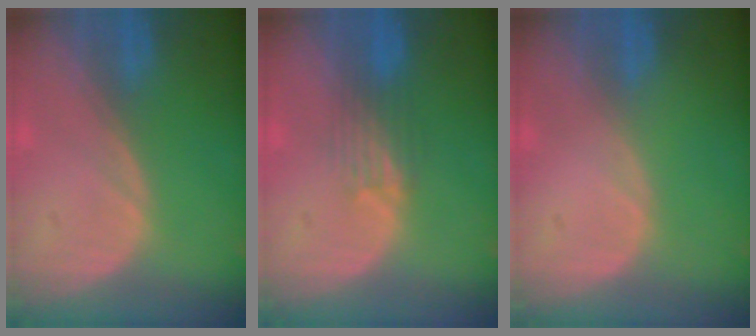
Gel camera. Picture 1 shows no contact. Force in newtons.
{"total": 3.3, "press": 3.2, "slide": 0.8}
{"total": 0.0}